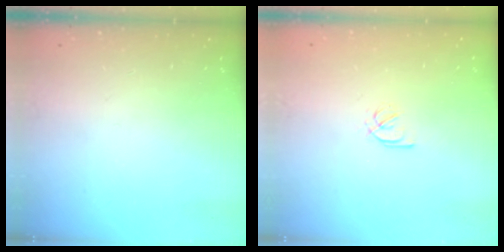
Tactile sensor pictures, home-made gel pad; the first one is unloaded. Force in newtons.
{"total": 2.1, "press": 2.0, "slide": 0.7}